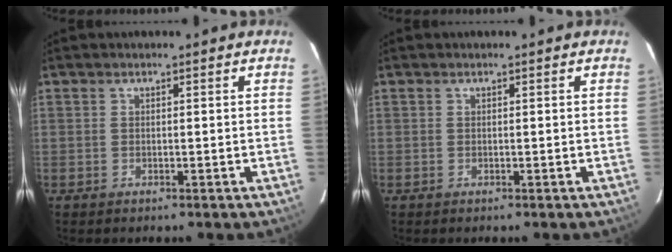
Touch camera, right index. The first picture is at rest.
{"total": 0.0}